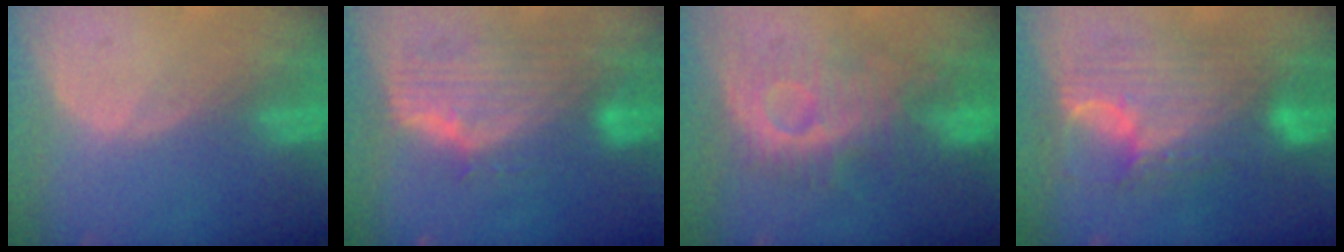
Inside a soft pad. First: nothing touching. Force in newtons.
{"total": 9.9, "press": 8.8, "slide": 4.5}
{"total": 9.1, "press": 9.1, "slide": 0.3}
{"total": 11.3, "press": 11.3, "slide": 1.2}